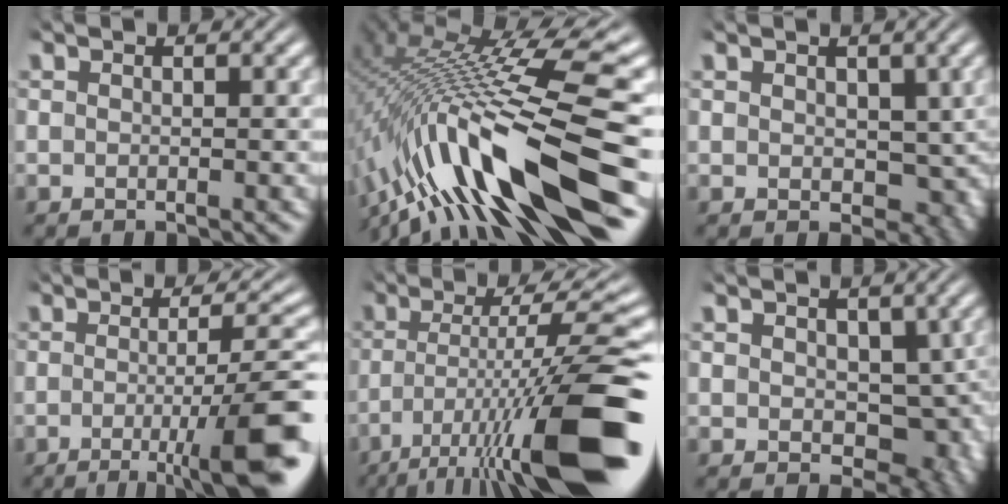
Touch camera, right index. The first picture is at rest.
{"total": 13.7, "force": [-3.4, 5.8, 12.0], "torque": [-0.224, -0.019, -0.029]}
{"total": 2.9, "force": [-0.9, 2.3, 1.5], "torque": [-0.020, -0.025, 0.006]}
{"total": 8.5, "force": [-3.6, 1.5, 7.6], "torque": [-0.094, -0.003, -0.052]}
{"total": 11.7, "force": [-3.9, 2.5, 10.7], "torque": [-0.157, -0.019, -0.043]}
{"total": 4.4, "force": [-0.9, 3.1, 2.9], "torque": [-0.041, -0.036, 0.009]}